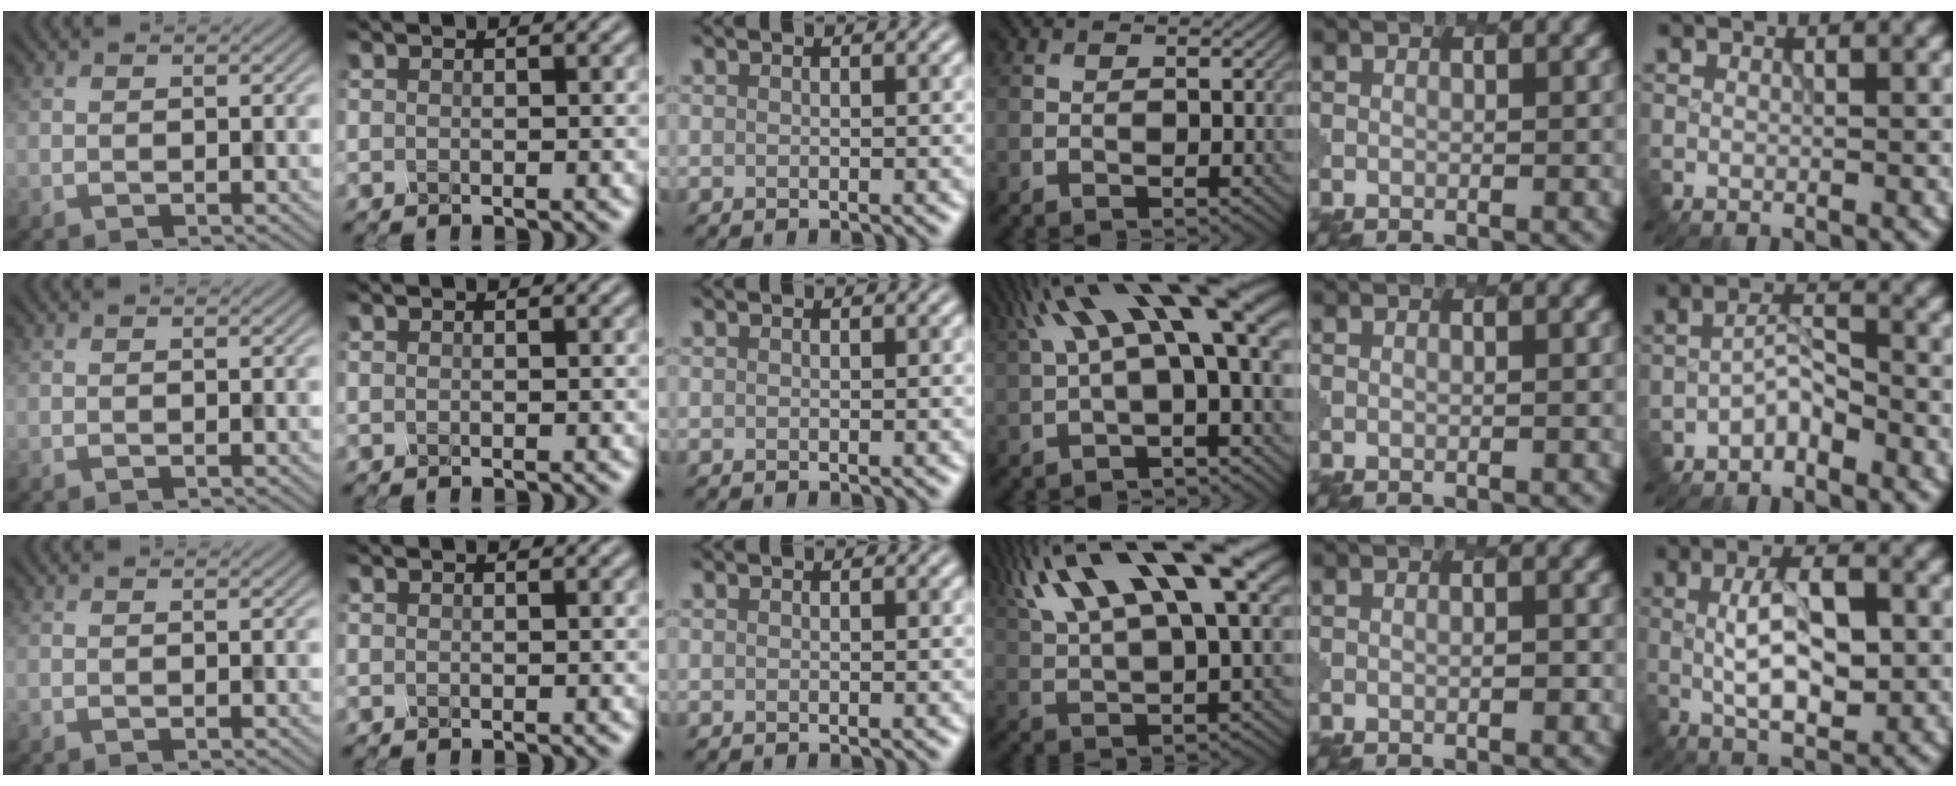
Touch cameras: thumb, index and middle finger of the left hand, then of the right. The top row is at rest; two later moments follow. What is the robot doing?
{"motion": "dispense", "object": "oil cruet"}